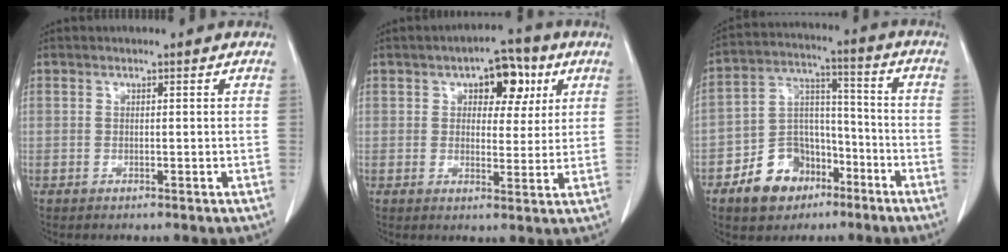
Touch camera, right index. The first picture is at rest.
{"total": 7.4, "force": [3.2, 3.9, 5.5], "torque": [-0.066, 0.019, 0.042]}
{"total": 11.5, "force": [-6.5, 8.1, 4.9], "torque": [-0.091, 0.030, -0.106]}